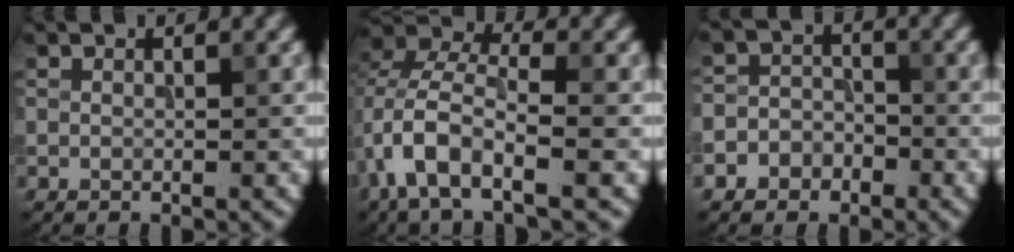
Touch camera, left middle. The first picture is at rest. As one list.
[{"total": 6.9, "force": [-2.3, 3.4, 5.6], "torque": [-0.107, 0.007, -0.049]}, {"total": 3.1, "force": [-1.7, 2.5, 0.6], "torque": [0.018, 0.008, -0.045]}]